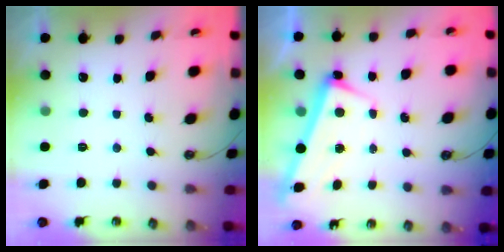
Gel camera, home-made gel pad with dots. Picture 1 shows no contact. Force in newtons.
{"total": 2.6, "press": 2.5, "slide": 0.7}